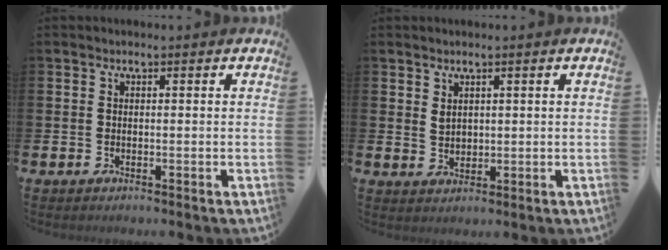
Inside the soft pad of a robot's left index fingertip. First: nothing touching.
{"total": 1.9, "force": [1.4, 1.1, 0.7], "torque": [-0.007, 0.000, 0.025]}